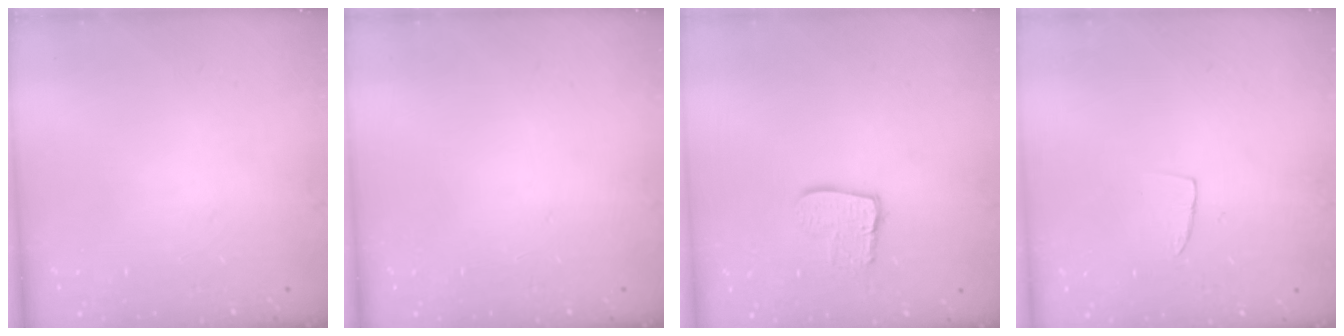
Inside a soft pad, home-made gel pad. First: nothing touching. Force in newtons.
{"total": 0.0}
{"total": 9.9, "press": 9.9, "slide": 0.8}
{"total": 3.9, "press": 3.9, "slide": 0.3}